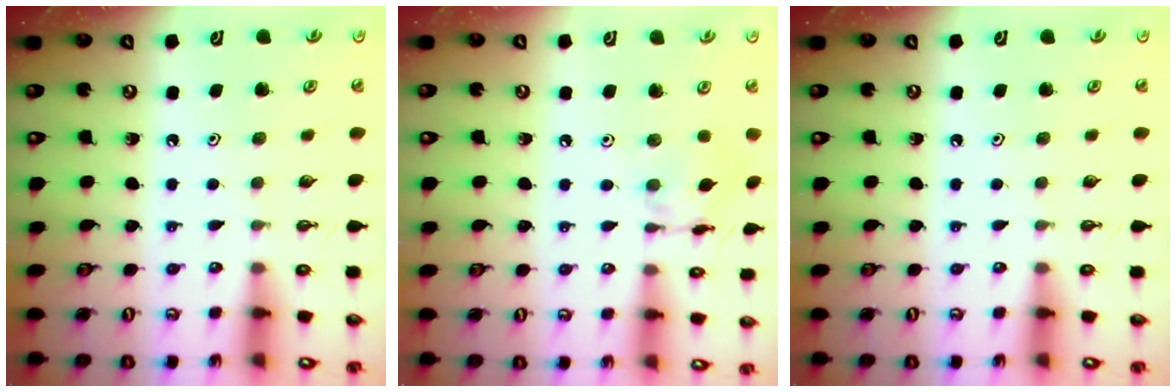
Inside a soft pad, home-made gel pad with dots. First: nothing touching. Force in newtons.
{"total": 5.2, "press": 5.2, "slide": 0.3}
{"total": 0.0}